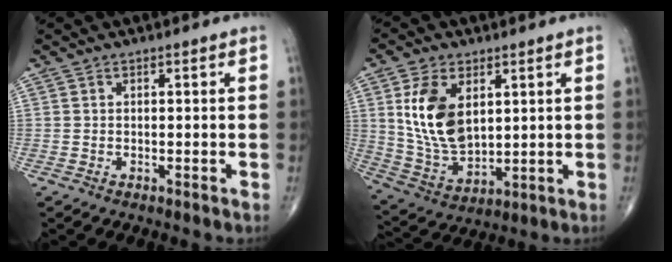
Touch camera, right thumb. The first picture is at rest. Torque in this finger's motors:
{"motor_torque": [0.28, 1.26, 1.21, 0.34, 0.20]}